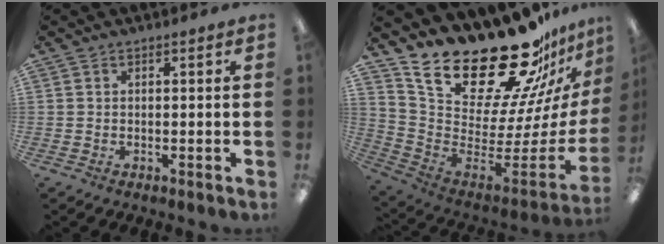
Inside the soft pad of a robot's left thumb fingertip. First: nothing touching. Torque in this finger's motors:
{"motor_torque": [2.52, 2.49, 0.85, -1.93, 0.32]}